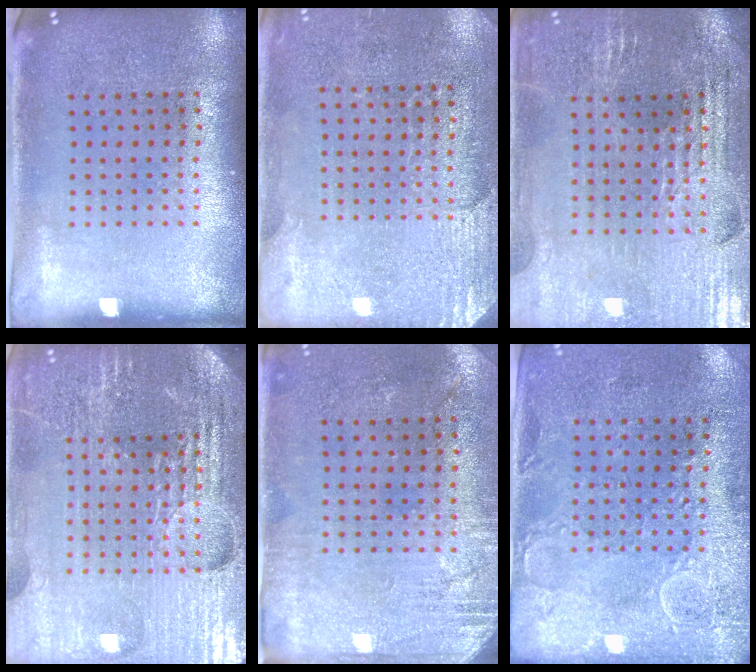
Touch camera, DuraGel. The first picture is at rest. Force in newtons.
{"total": 2.8, "press": 2.6, "slide": 1.0}
{"total": 2.9, "press": 2.8, "slide": 0.5}
{"total": 5.5, "press": 5.0, "slide": 2.4}
{"total": 2.7, "press": 2.3, "slide": 1.4}
{"total": 2.7, "press": 2.4, "slide": 1.2}